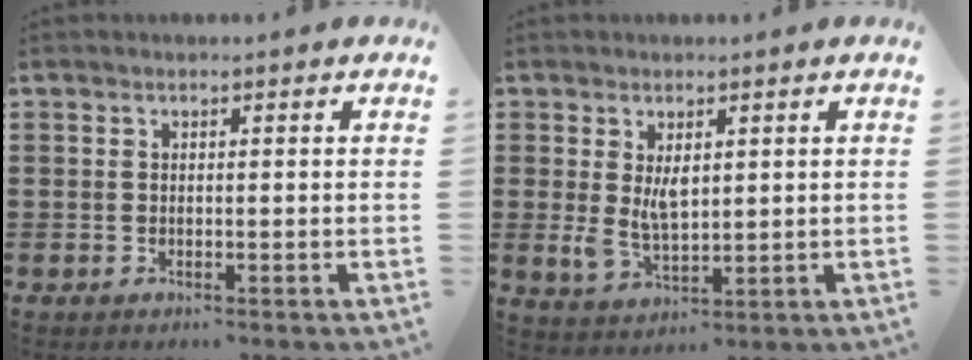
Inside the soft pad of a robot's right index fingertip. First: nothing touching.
{"total": 4.6, "force": [1.0, 2.5, 3.7], "torque": [-0.069, 0.000, 0.018]}